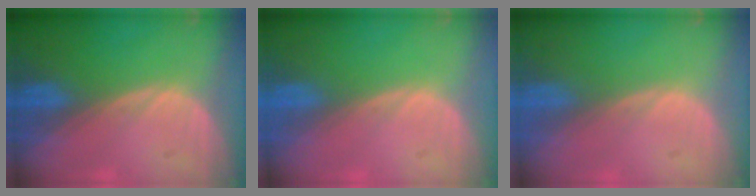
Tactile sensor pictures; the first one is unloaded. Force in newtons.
{"total": 0.0}
{"total": 0.0}